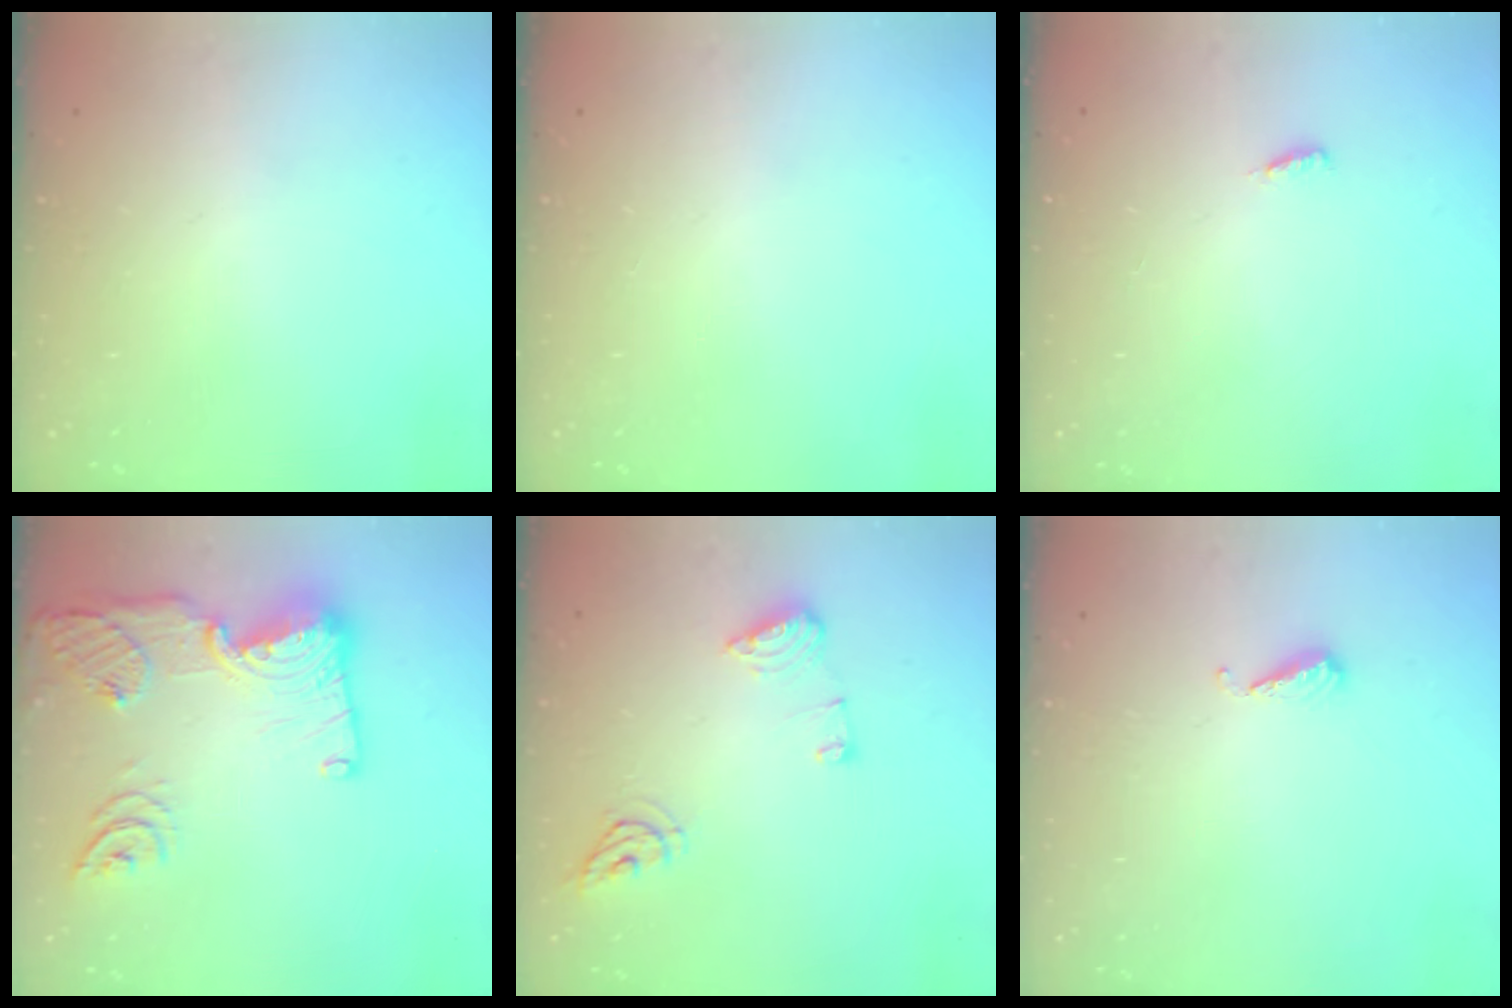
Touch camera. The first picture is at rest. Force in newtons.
{"total": 0.0}
{"total": 3.7, "press": 3.3, "slide": 1.7}
{"total": 19.0, "press": 19.0, "slide": 1.5}
{"total": 8.6, "press": 8.5, "slide": 0.1}
{"total": 4.9, "press": 4.9, "slide": 0.5}